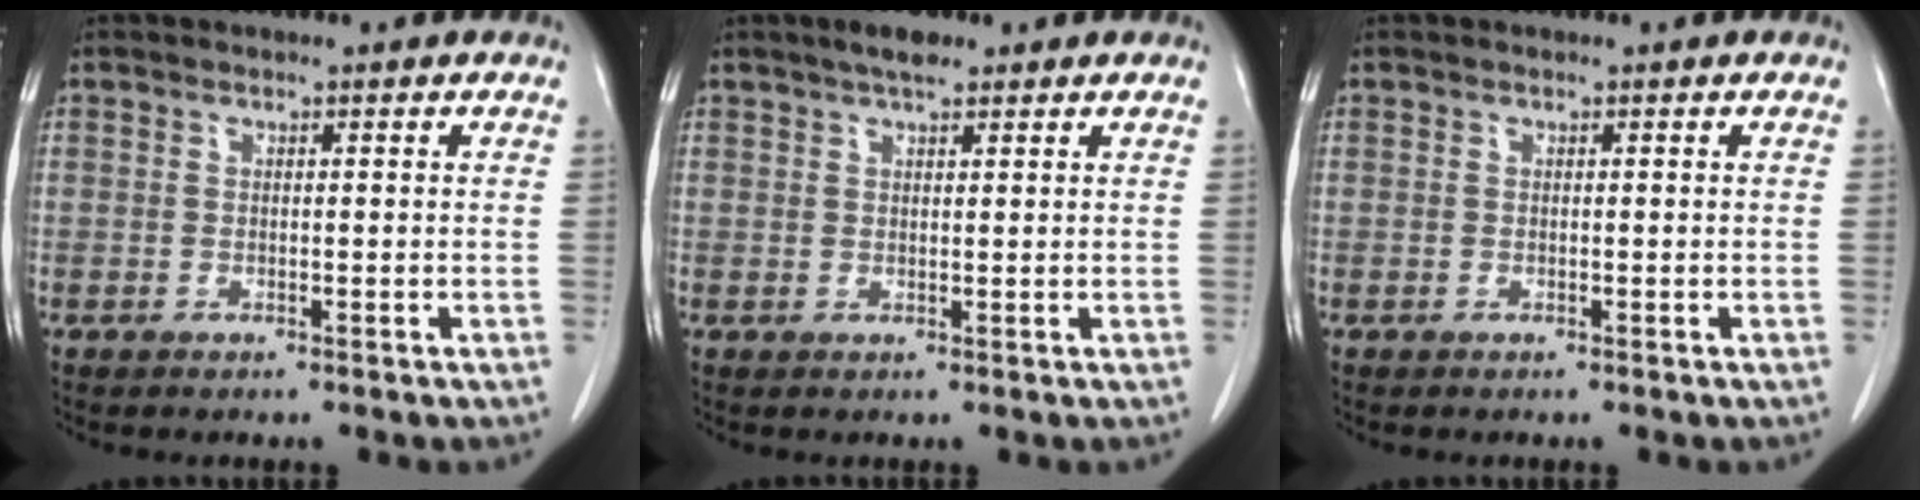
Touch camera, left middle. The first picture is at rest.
{"total": 3.1, "force": [2.3, 0.9, 1.9], "torque": [-0.036, 0.008, 0.037]}
{"total": 0.0}